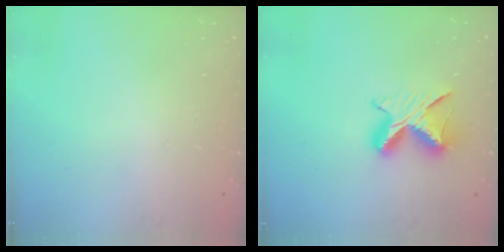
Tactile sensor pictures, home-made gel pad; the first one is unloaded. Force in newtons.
{"total": 8.9, "press": 8.8, "slide": 1.0}